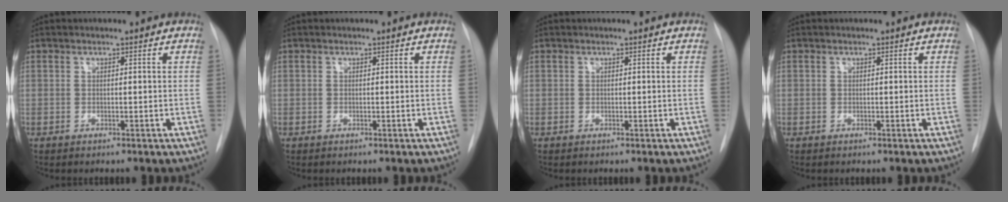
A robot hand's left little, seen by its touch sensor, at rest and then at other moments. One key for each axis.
{"total": 0.0}
{"total": 0.0}
{"total": 0.0}